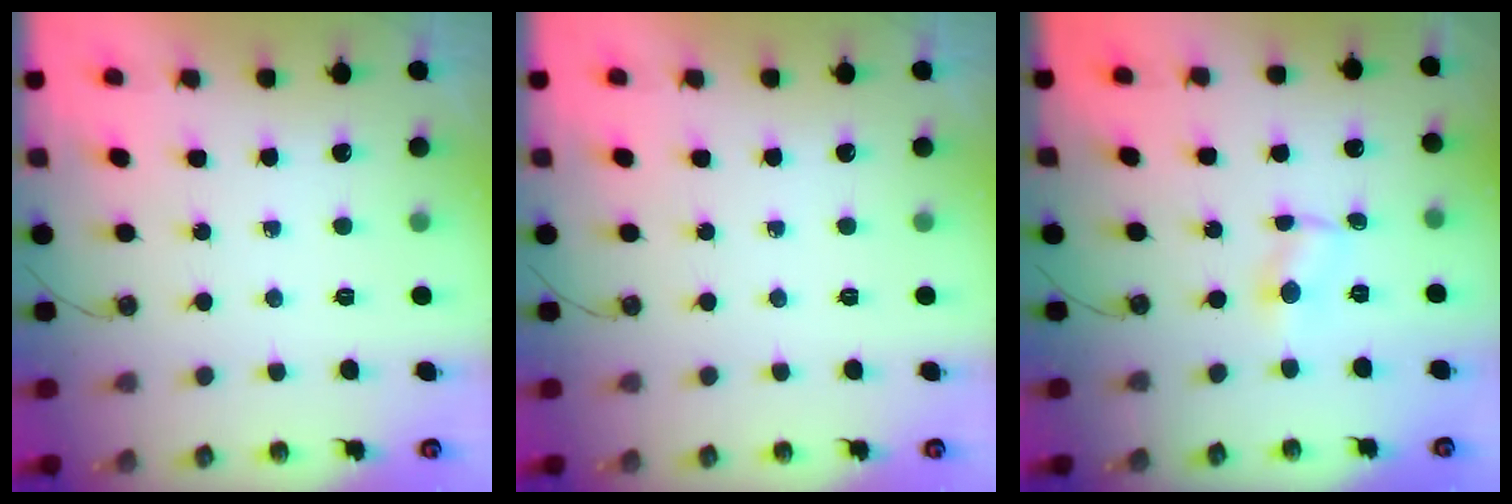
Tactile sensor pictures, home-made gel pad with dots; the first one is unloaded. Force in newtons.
{"total": 0.0}
{"total": 1.7, "press": 1.7, "slide": 0.2}